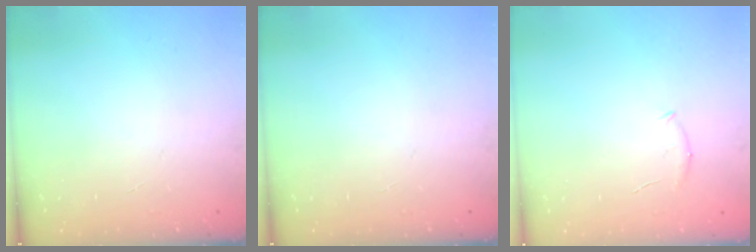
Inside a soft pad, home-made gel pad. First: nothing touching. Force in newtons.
{"total": 0.0}
{"total": 5.5, "press": 5.4, "slide": 1.3}